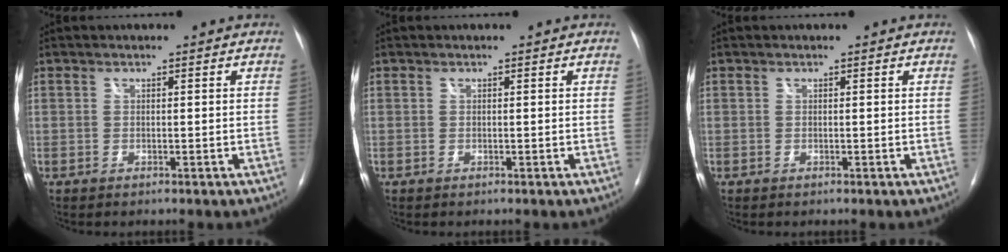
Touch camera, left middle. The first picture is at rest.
{"total": 0.0}
{"total": 0.0}